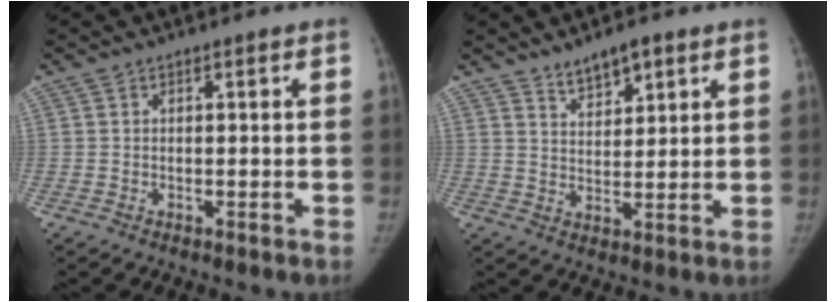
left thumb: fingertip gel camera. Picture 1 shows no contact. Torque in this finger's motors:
{"motor_torque": [-0.26, -0.24, 0.60, -0.49, 0.01]}